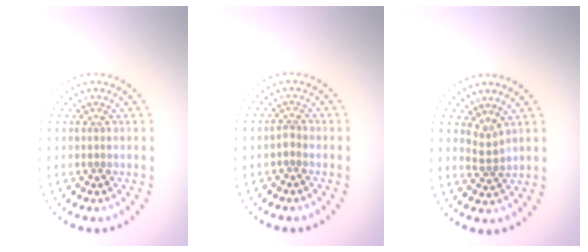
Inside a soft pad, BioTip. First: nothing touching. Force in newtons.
{"total": 0.8, "press": 0.6, "slide": 0.6}
{"total": 1.6, "press": 1.0, "slide": 1.2}